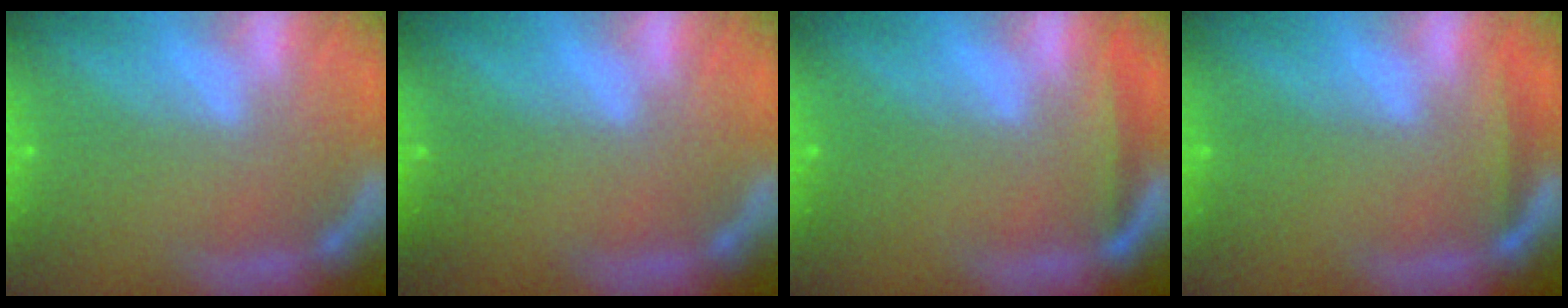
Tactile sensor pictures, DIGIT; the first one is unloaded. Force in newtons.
{"total": 0.9}
{"total": 1.9}
{"total": 1.4}